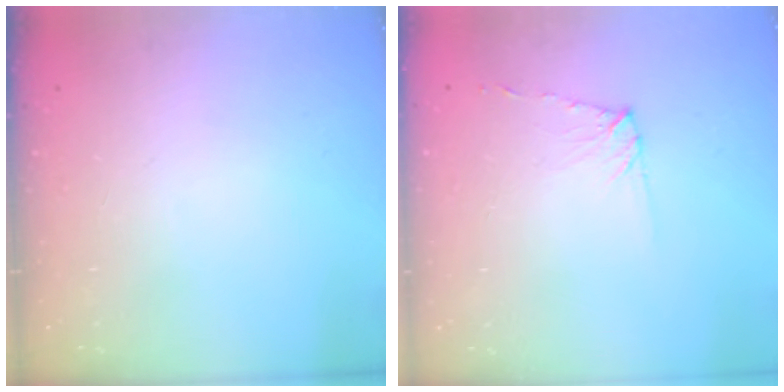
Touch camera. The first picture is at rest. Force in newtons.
{"total": 6.7, "press": 6.7, "slide": 0.6}